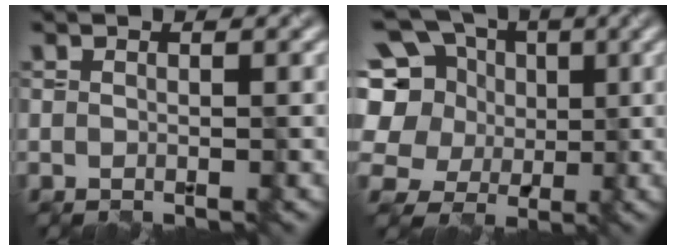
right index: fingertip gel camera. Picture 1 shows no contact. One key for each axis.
{"total": 11.0, "fx": 2.9, "fy": 9.1, "fz": 5.5, "tx": -0.138, "ty": 0.034, "tz": 0.020}